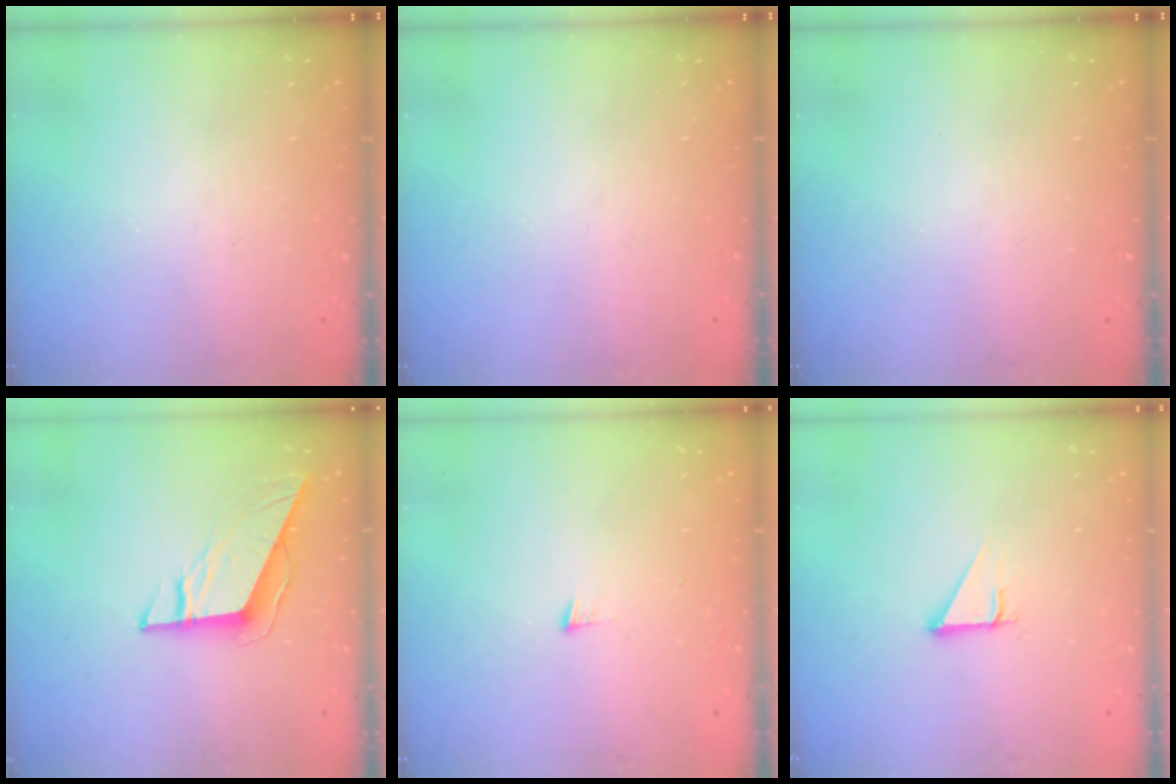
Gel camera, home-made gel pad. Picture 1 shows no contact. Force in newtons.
{"total": 0.0}
{"total": 0.0}
{"total": 9.0, "press": 9.0, "slide": 1.0}
{"total": 3.2, "press": 3.2, "slide": 0.4}
{"total": 2.7, "press": 2.7, "slide": 0.3}